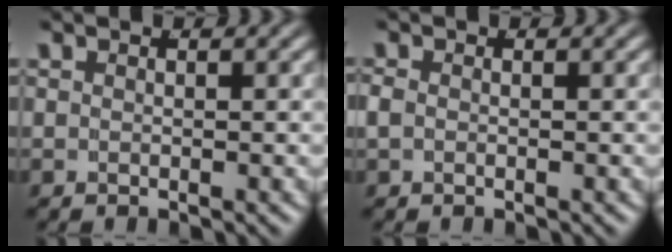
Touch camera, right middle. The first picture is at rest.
{"total": 1.0, "force": [-0.2, 0.7, 0.7], "torque": [-0.020, -0.005, 0.000]}